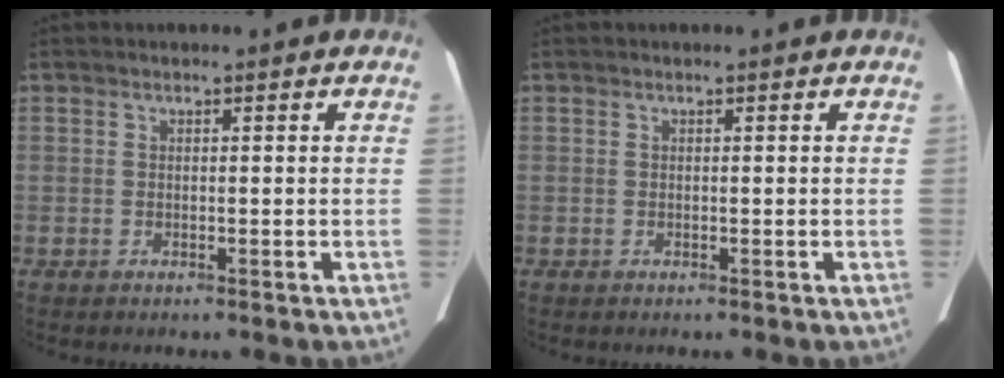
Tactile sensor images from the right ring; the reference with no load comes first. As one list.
[{"total": 0.0}]